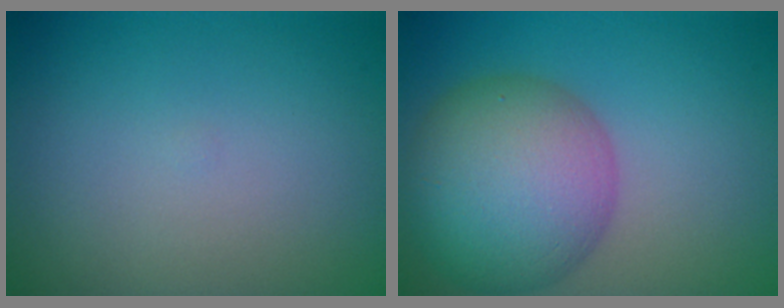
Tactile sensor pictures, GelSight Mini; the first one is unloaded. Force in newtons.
{"total": 9.3, "press": 9.3, "slide": 0.4}